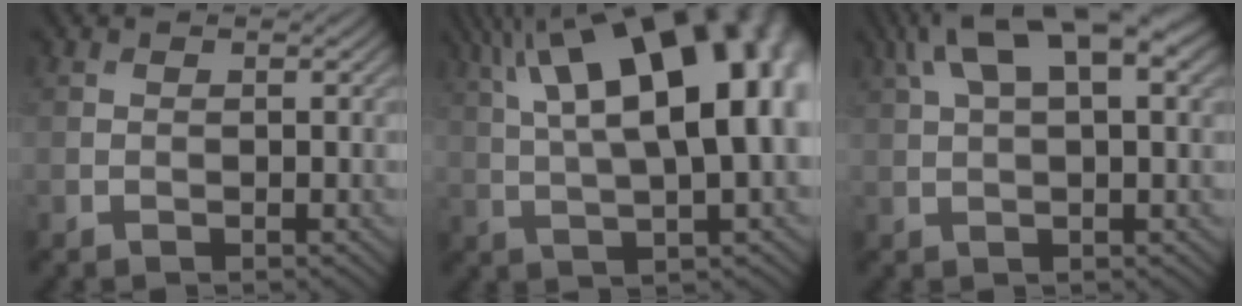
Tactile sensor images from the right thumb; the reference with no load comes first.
{"total": 19.3, "force": [6.4, 8.2, 16.3], "torque": [-0.241, 0.058, 0.095]}
{"total": 12.1, "force": [5.6, 4.9, 9.5], "torque": [-0.180, 0.019, 0.096]}